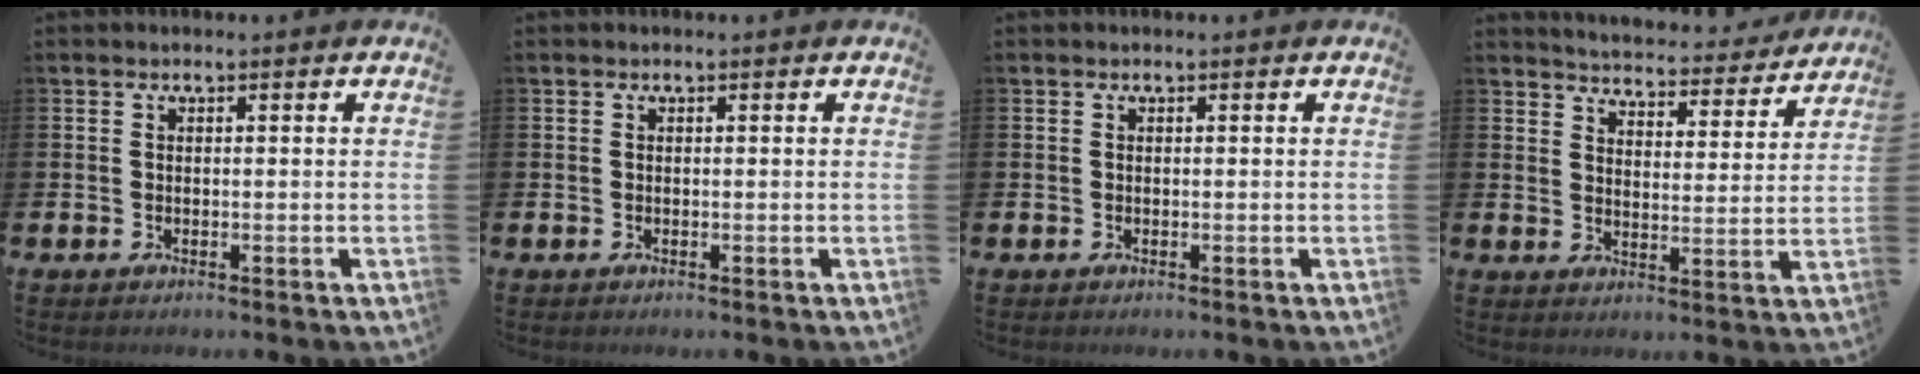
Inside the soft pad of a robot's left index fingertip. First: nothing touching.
{"total": 0.0}
{"total": 0.0}
{"total": 4.8, "force": [4.7, 0.6, 0.3], "torque": [-0.017, -0.042, 0.078]}